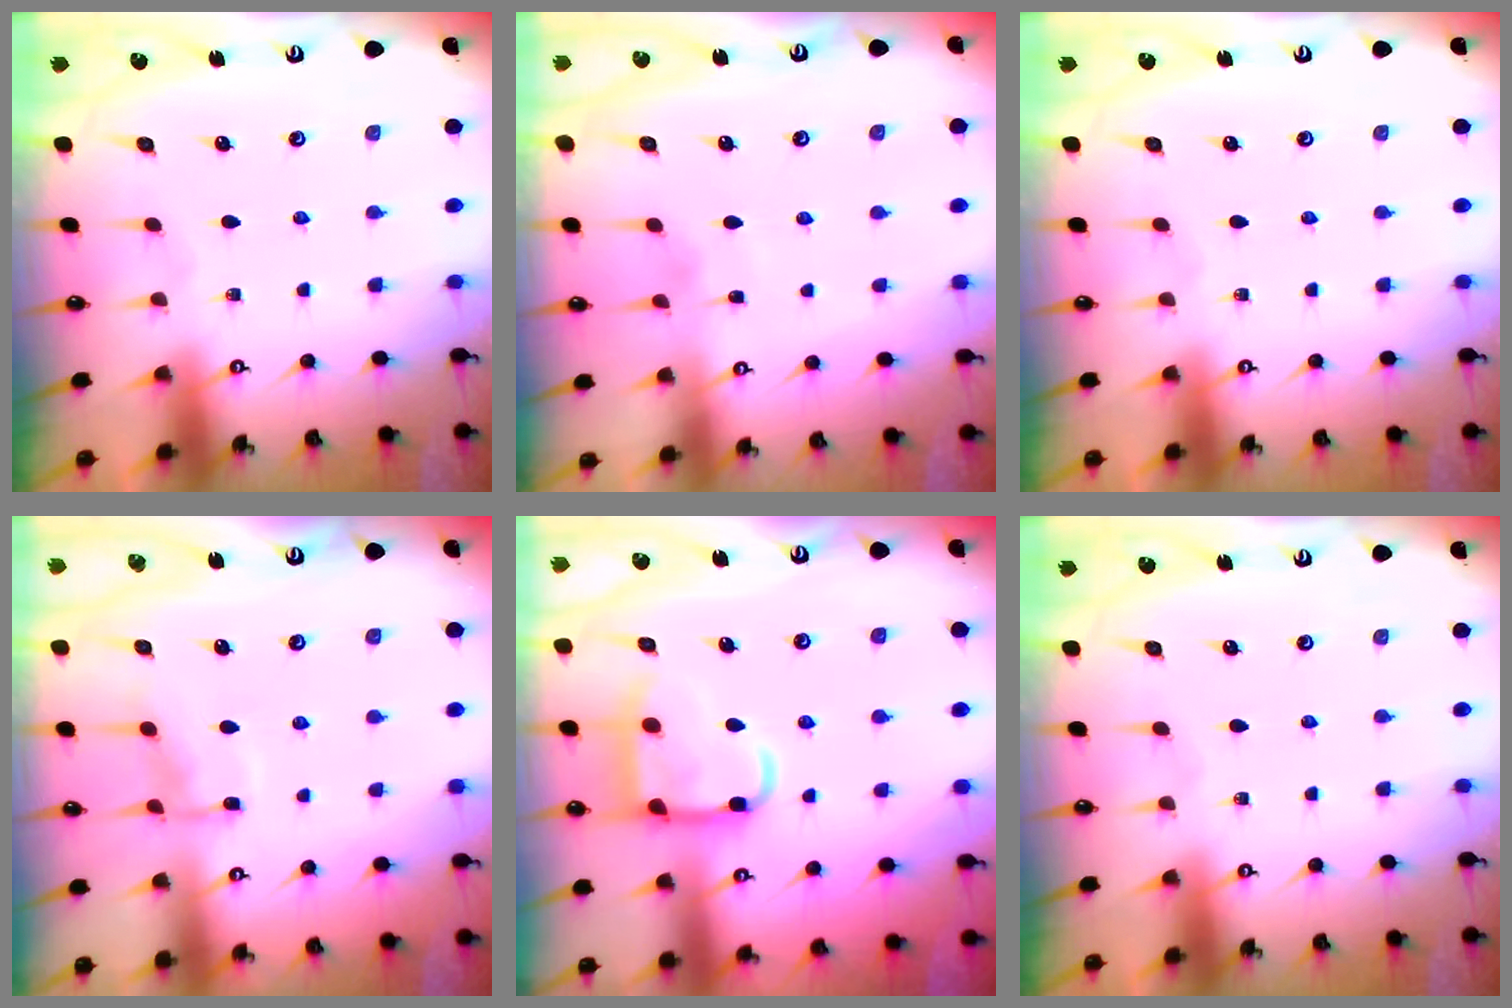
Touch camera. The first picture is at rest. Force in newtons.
{"total": 2.6, "press": 2.5, "slide": 0.2}
{"total": 0.0}
{"total": 7.7, "press": 7.7, "slide": 0.7}
{"total": 13.1, "press": 13.0, "slide": 1.5}
{"total": 0.0}